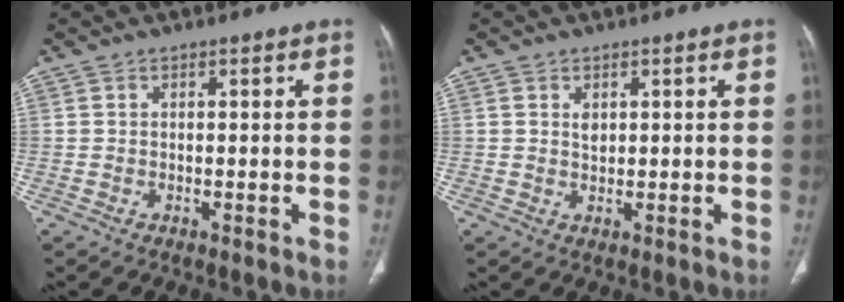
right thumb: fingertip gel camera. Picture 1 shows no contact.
{"total": 1.6, "force": [0.6, 1.0, 1.1], "torque": [-0.015, -0.005, 0.013]}